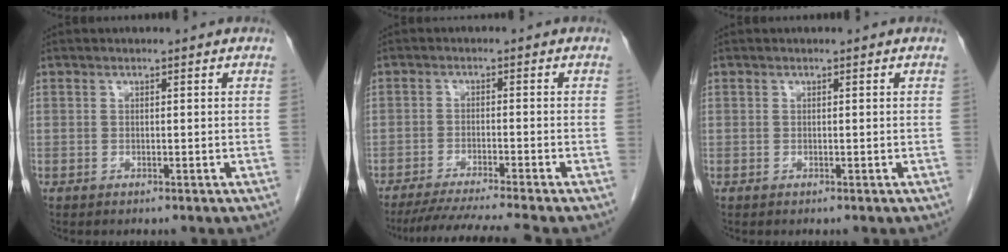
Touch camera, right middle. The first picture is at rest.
{"total": 9.6, "force": [-8.5, -1.6, 4.2], "torque": [-0.054, -0.021, -0.135]}
{"total": 0.0}